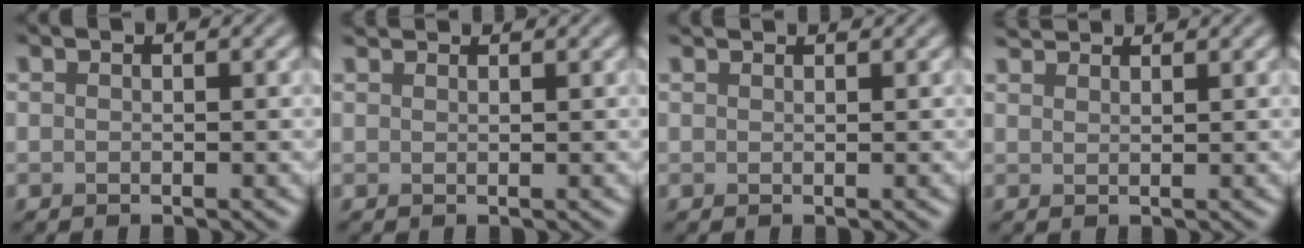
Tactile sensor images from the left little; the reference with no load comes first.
{"total": 1.7, "force": [1.6, 0.1, 0.4], "torque": [-0.012, 0.002, 0.020]}
{"total": 1.5, "force": [1.4, 0.2, 0.5], "torque": [-0.010, -0.001, 0.011]}
{"total": 2.4, "force": [2.3, 0.2, 0.5], "torque": [-0.012, 0.005, 0.037]}